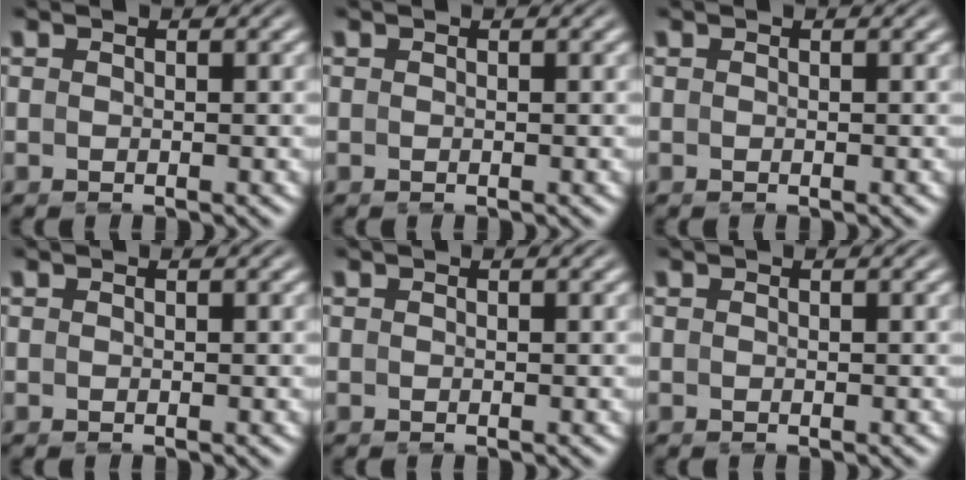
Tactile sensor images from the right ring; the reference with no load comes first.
{"total": 0.0}
{"total": 0.0}
{"total": 0.0}
{"total": 0.0}
{"total": 0.0}